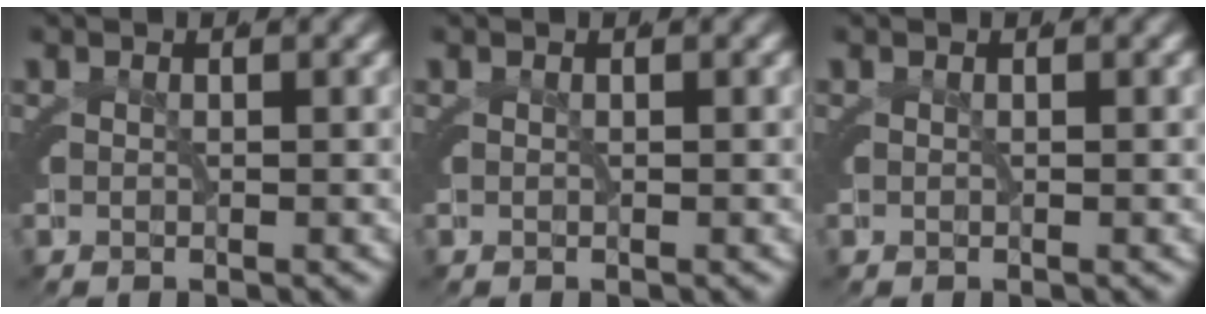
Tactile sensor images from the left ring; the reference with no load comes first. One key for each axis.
{"total": 0.0}
{"total": 0.0}